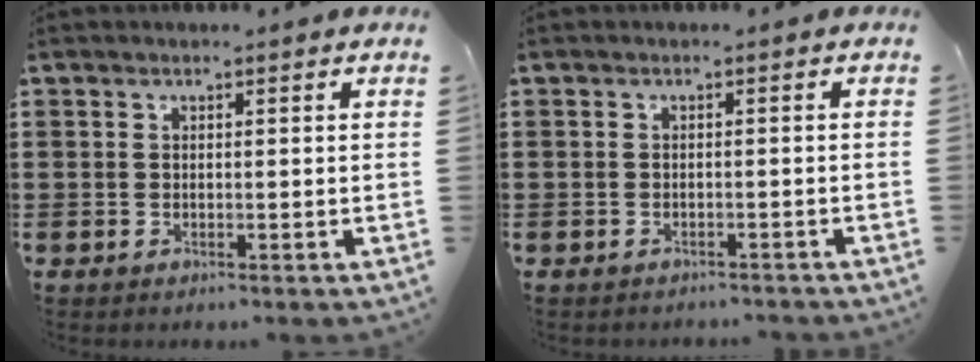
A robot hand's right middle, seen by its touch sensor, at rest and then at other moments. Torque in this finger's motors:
{"motor_torque": [0.30, 0.28, -0.01, 0.00]}